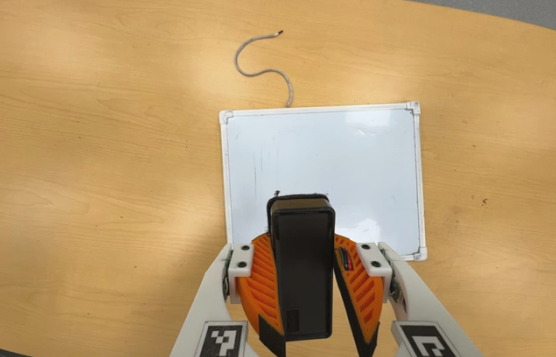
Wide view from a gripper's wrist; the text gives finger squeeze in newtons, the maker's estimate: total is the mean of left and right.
{"total": 8.8, "left": 9.7, "right": 8.0}